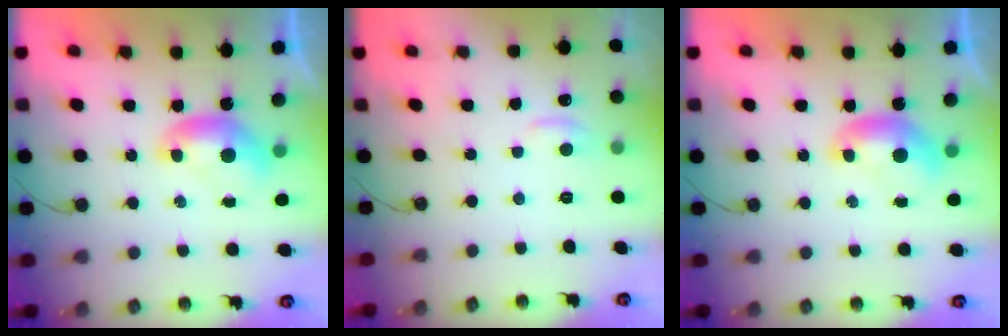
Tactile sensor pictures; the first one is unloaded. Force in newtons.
{"total": 0.8, "press": 0.3, "slide": 0.7}
{"total": 0.0}